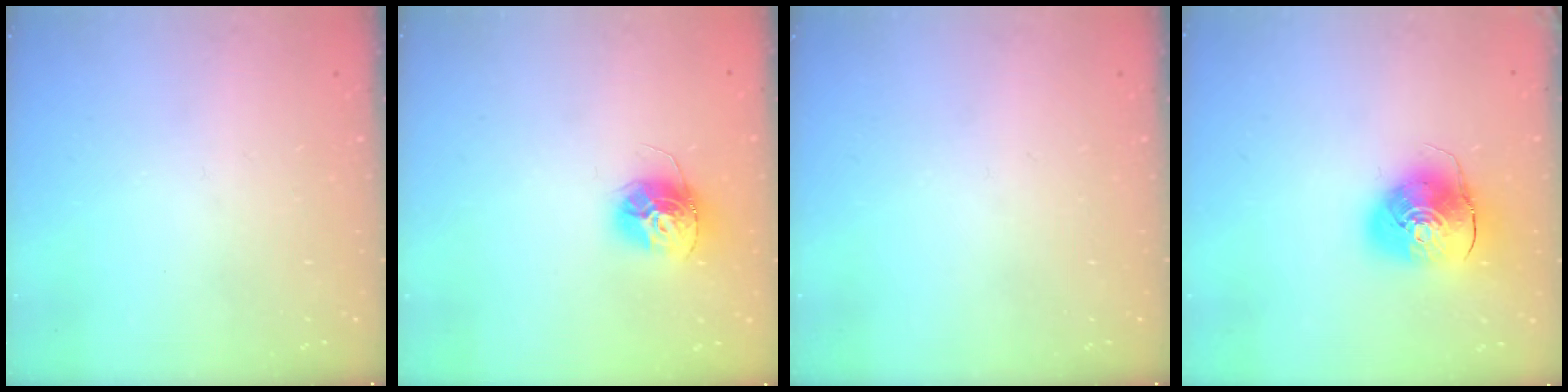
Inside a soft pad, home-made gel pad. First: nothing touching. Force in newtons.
{"total": 13.4, "press": 13.4, "slide": 1.2}
{"total": 0.0}
{"total": 10.1, "press": 10.0, "slide": 1.6}